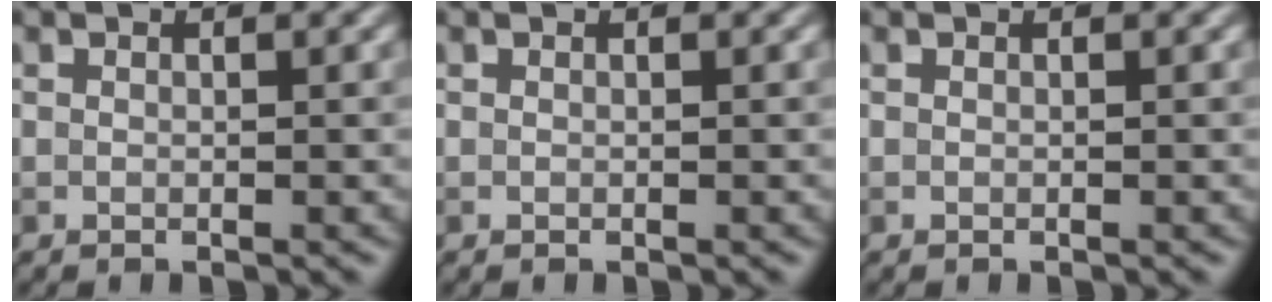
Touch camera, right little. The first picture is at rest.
{"total": 0.0}
{"total": 0.0}